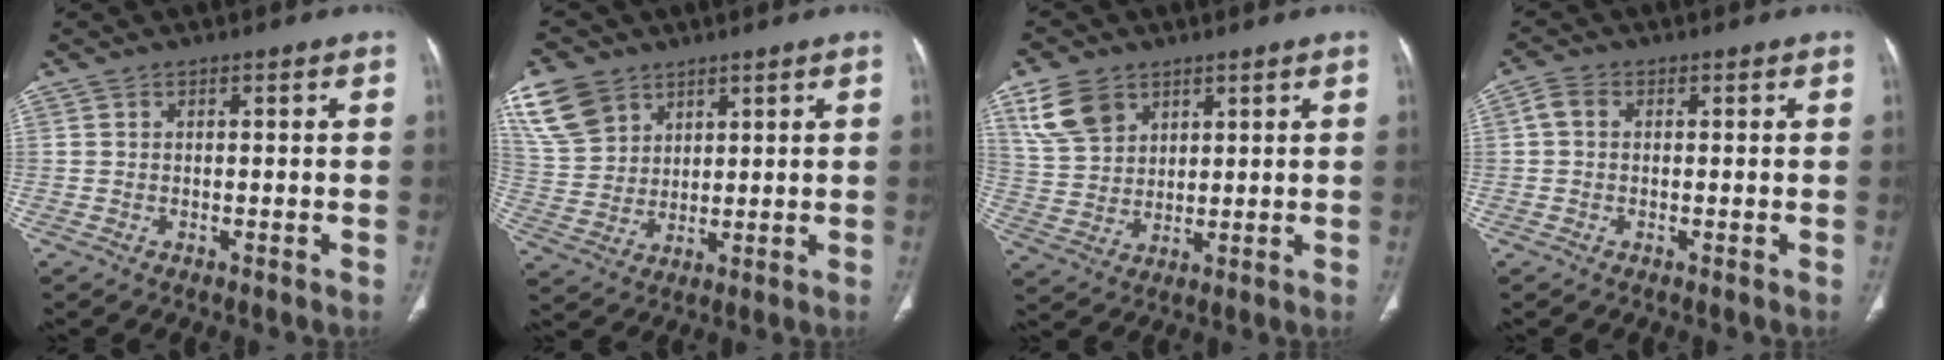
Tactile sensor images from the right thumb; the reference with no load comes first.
{"total": 11.1, "force": [6.3, 7.9, 4.5], "torque": [-0.076, -0.017, 0.138]}
{"total": 9.4, "force": [5.1, 6.5, 4.4], "torque": [-0.072, -0.016, 0.110]}
{"total": 2.5, "force": [0.3, 1.9, 1.6], "torque": [-0.033, 0.008, 0.003]}